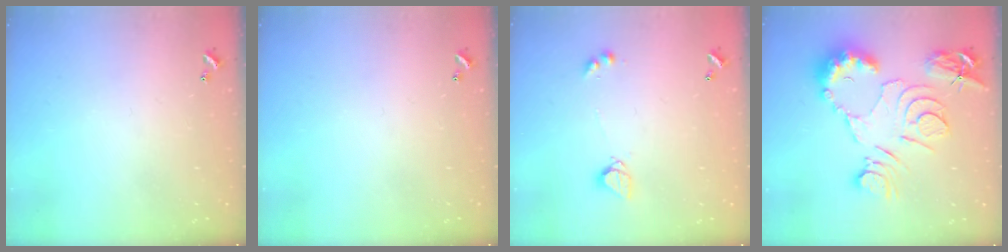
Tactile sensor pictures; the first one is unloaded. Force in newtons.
{"total": 0.0}
{"total": 3.5, "press": 3.4, "slide": 0.3}
{"total": 15.6, "press": 15.6, "slide": 1.3}